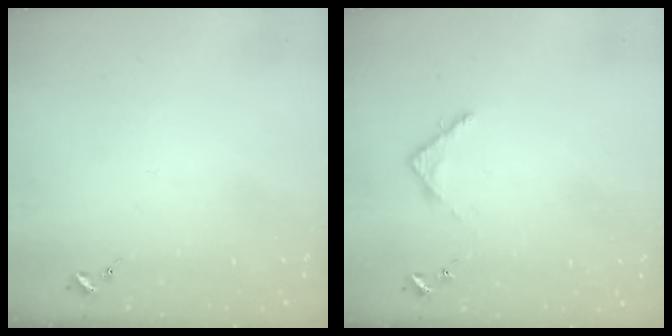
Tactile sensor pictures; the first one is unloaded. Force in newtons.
{"total": 3.5, "press": 3.5, "slide": 0.3}